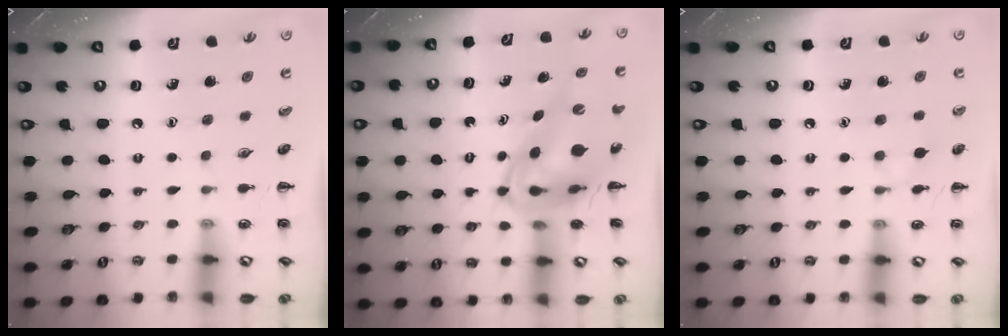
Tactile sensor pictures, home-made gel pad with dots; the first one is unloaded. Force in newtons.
{"total": 8.6, "press": 8.2, "slide": 2.5}
{"total": 5.4, "press": 5.1, "slide": 1.6}